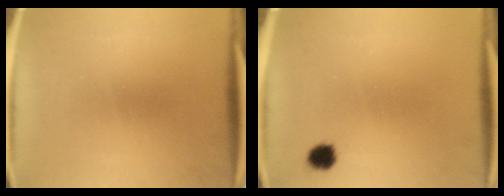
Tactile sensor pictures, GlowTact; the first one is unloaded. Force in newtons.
{"total": 2.8}